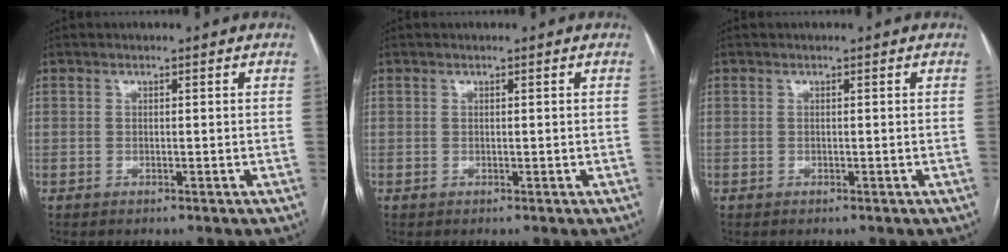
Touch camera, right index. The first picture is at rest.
{"total": 0.0}
{"total": 0.0}